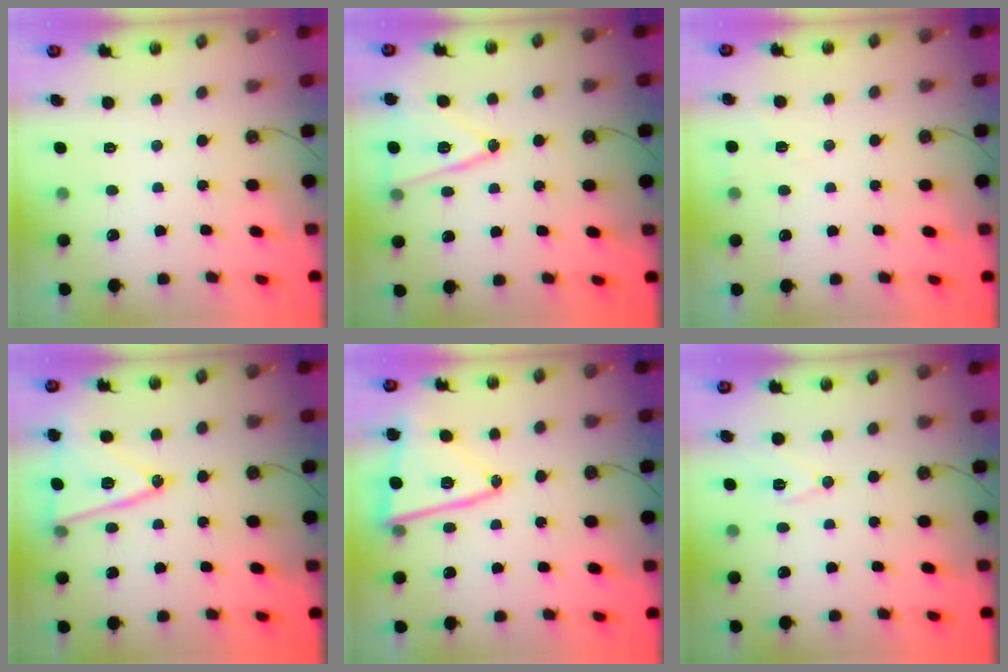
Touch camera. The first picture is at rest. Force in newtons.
{"total": 14.0, "press": 13.6, "slide": 3.3}
{"total": 3.9, "press": 3.4, "slide": 1.9}
{"total": 15.8, "press": 15.4, "slide": 3.5}
{"total": 16.1, "press": 16.1, "slide": 1.2}
{"total": 7.8, "press": 6.8, "slide": 3.9}